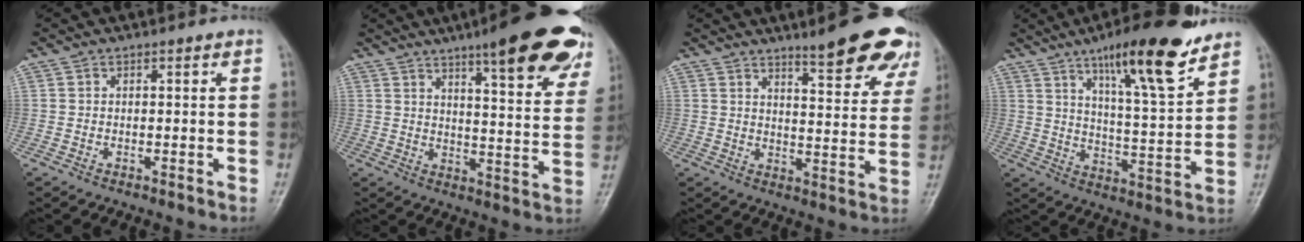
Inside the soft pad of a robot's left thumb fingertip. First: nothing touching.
{"total": 21.1, "force": [13.8, 4.6, 15.3], "torque": [-0.168, -0.051, 0.175]}
{"total": 13.4, "force": [9.4, 2.9, 9.0], "torque": [-0.083, -0.055, 0.121]}
{"total": 16.7, "force": [11.0, 3.3, 12.1], "torque": [-0.170, -0.062, 0.179]}